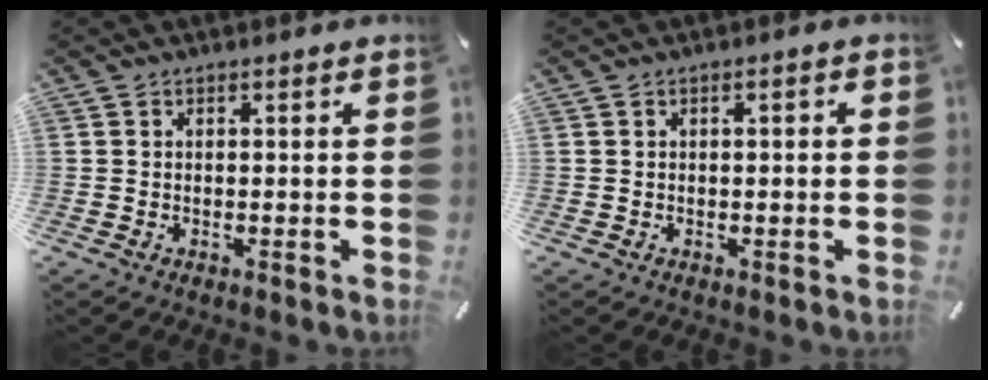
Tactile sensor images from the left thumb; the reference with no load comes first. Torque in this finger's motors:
{"motor_torque": [-0.27, -0.54, -0.23, 0.10, -0.01]}